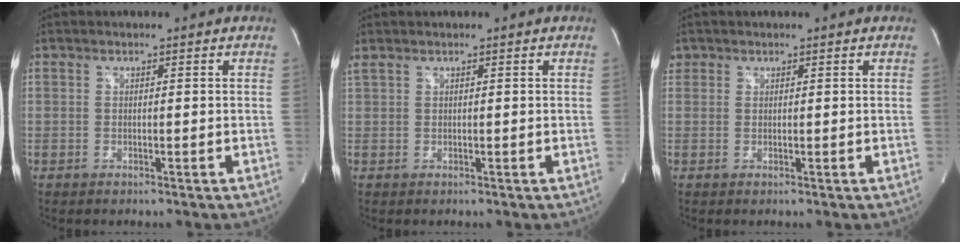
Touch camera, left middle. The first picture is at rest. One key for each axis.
{"total": 1.0, "fx": 0.9, "fy": 0.1, "fz": 0.4, "tx": -0.029, "ty": 0.024, "tz": 0.029}
{"total": 1.5, "fx": 0.9, "fy": 1.2, "fz": 0.1, "tx": 0.007, "ty": 0.011, "tz": 0.015}